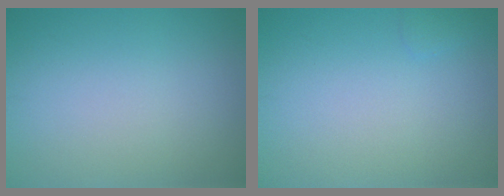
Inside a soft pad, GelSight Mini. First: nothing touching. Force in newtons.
{"total": 0.6, "press": 0.6, "slide": 0.1}